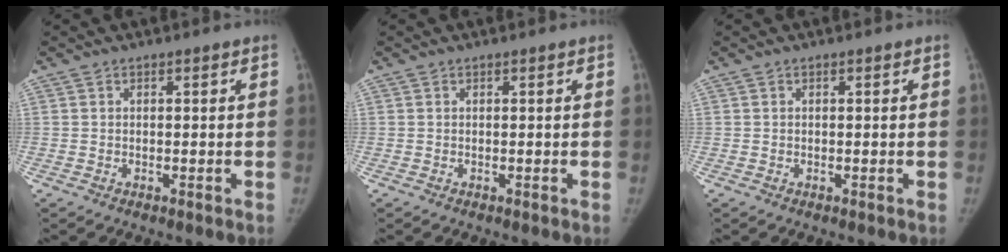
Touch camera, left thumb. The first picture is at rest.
{"total": 0.0}
{"total": 0.0}